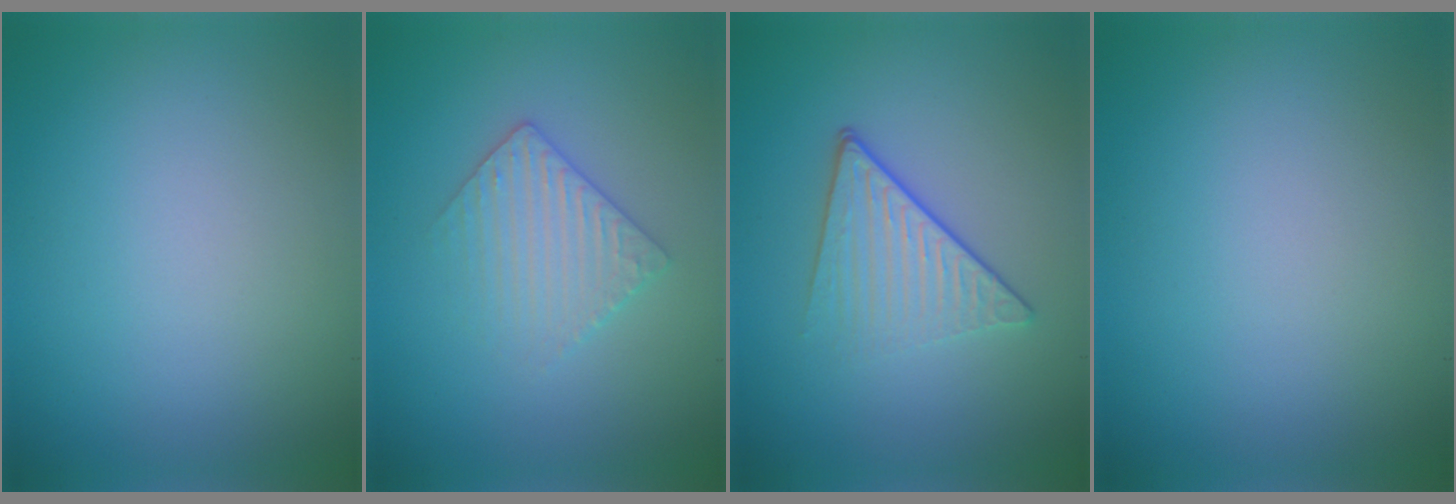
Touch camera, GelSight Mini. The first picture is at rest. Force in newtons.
{"total": 3.0, "press": 2.9, "slide": 0.6}
{"total": 4.2, "press": 2.9, "slide": 3.0}
{"total": 0.0}